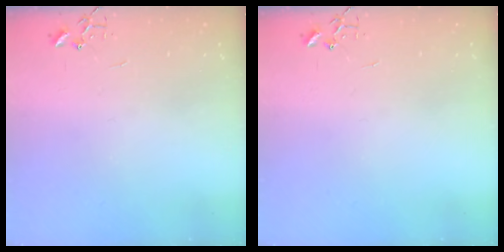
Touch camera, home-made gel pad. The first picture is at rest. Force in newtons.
{"total": 0.0}